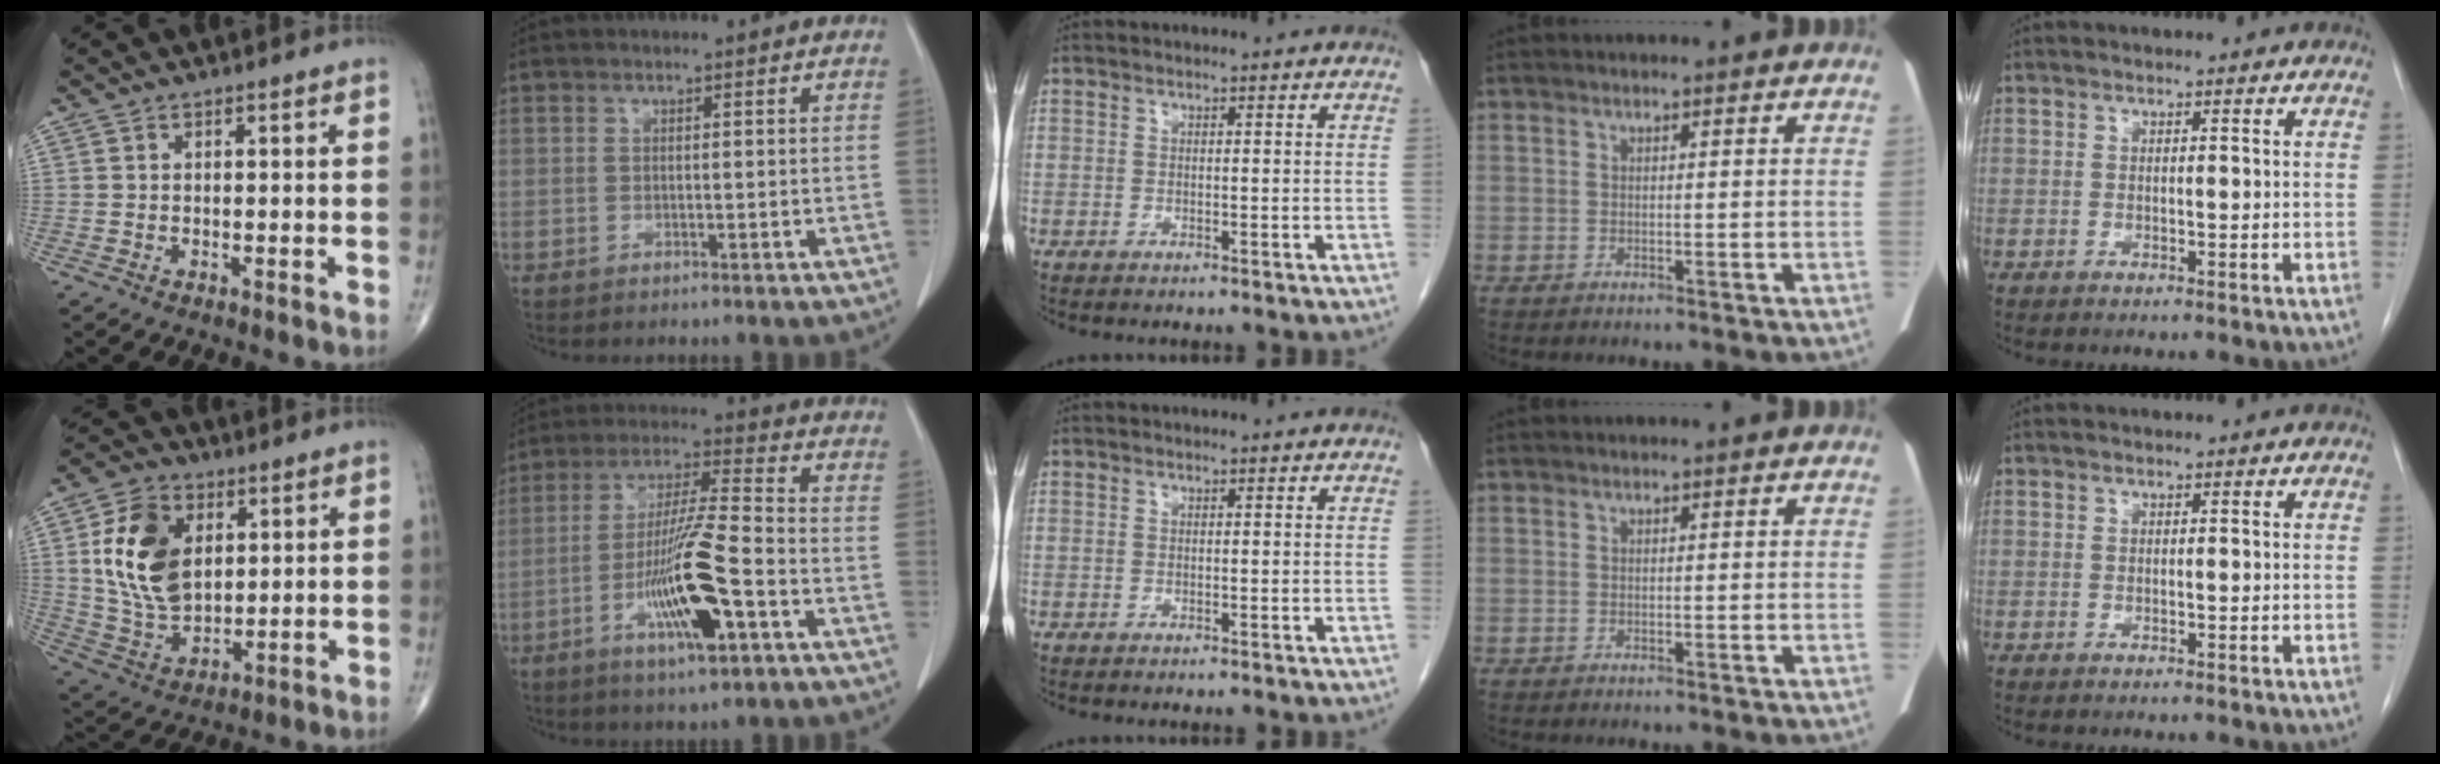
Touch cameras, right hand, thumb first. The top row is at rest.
{"thumb": {"total": 15.4, "force": [3.8, 10.1, 11.0], "torque": [-0.182, -0.014, 0.077]}, "index": {"total": 13.8, "force": [-5.3, 1.1, 12.7], "torque": [-0.243, -0.009, -0.092]}}